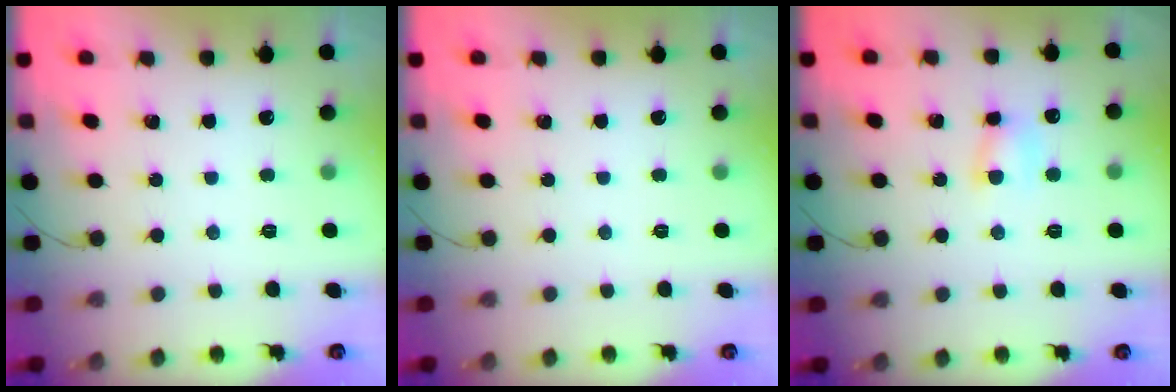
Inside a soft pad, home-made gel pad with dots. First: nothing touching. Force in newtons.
{"total": 0.0}
{"total": 5.0, "press": 4.9, "slide": 1.0}